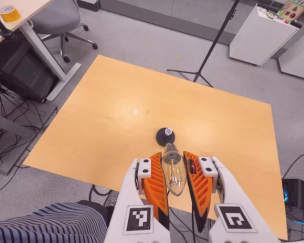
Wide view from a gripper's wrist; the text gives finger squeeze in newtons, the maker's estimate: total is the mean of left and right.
{"total": 21.8, "left": 24.7, "right": 18.9}